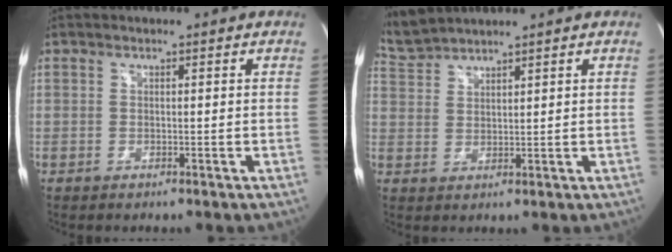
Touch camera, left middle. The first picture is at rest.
{"total": 4.5, "force": [4.5, -0.4, 0.1], "torque": [-0.020, 0.016, 0.099]}